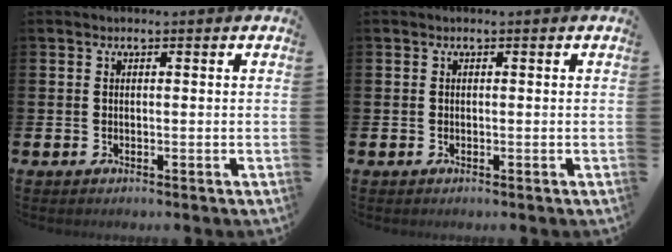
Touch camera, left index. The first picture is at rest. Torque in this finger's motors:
{"motor_torque": [-0.17, 0.28, -0.08, -0.01]}